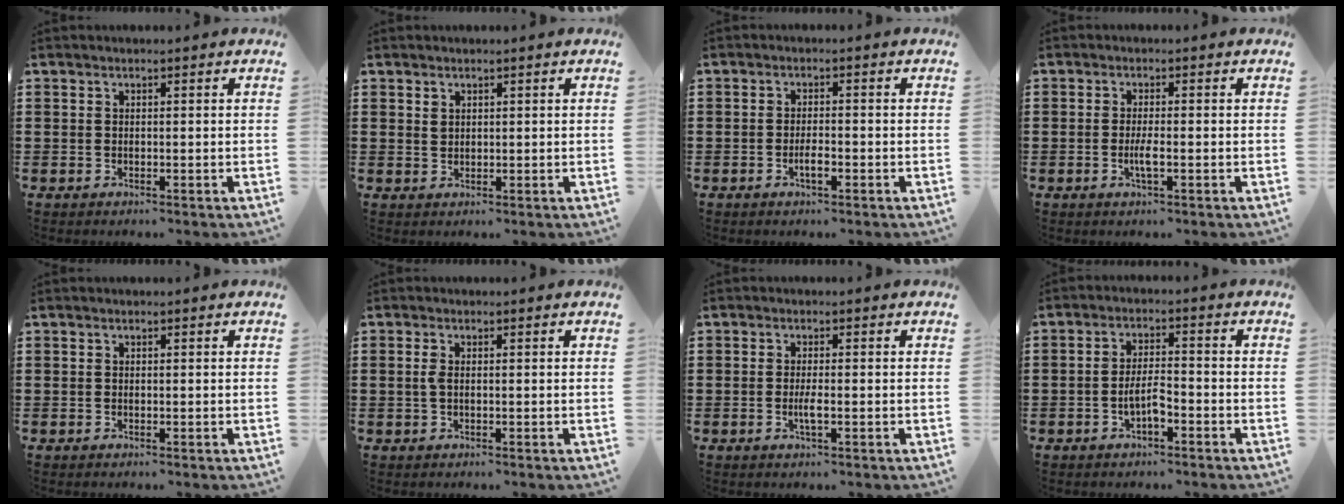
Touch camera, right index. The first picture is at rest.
{"total": 1.2, "force": [0.8, 0.8, 0.5], "torque": [-0.012, 0.002, 0.015]}
{"total": 2.5, "force": [-1.1, 0.7, 2.1], "torque": [-0.038, 0.003, -0.019]}
{"total": 2.6, "force": [-0.7, 0.3, 2.5], "torque": [-0.058, -0.006, -0.018]}
{"total": 0.0}
{"total": 1.6, "force": [0.0, 0.6, 1.5], "torque": [-0.036, -0.001, -0.004]}
{"total": 2.2, "force": [-0.6, 0.2, 2.1], "torque": [-0.045, -0.004, -0.013]}
{"total": 4.5, "force": [-1.8, 1.3, 3.8], "torque": [-0.081, 0.004, -0.038]}